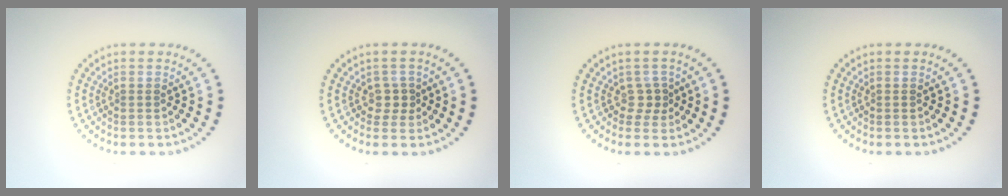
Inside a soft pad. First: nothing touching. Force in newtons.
{"total": 1.4, "press": 1.0, "slide": 1.0}
{"total": 1.4, "press": 0.9, "slide": 1.0}
{"total": 0.0}